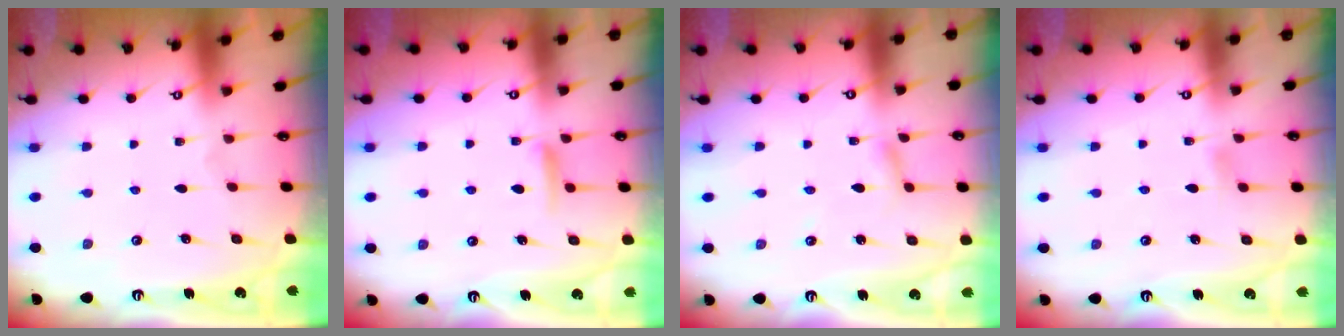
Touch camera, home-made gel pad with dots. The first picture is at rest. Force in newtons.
{"total": 7.2, "press": 7.1, "slide": 0.8}
{"total": 2.4, "press": 2.4, "slide": 0.2}
{"total": 4.1, "press": 4.1, "slide": 0.6}